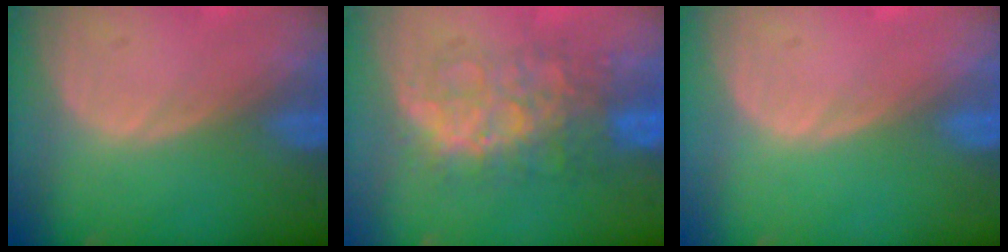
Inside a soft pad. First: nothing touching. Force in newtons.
{"total": 8.3, "press": 8.3, "slide": 0.2}
{"total": 0.0}